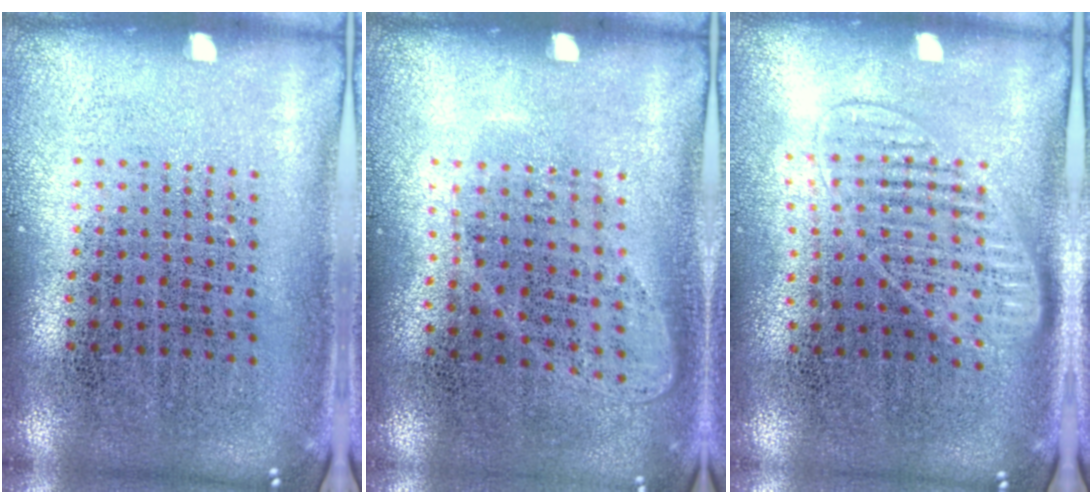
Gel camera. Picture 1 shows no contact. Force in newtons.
{"total": 1.0, "press": 0.9, "slide": 0.5}
{"total": 1.4, "press": 1.3, "slide": 0.6}